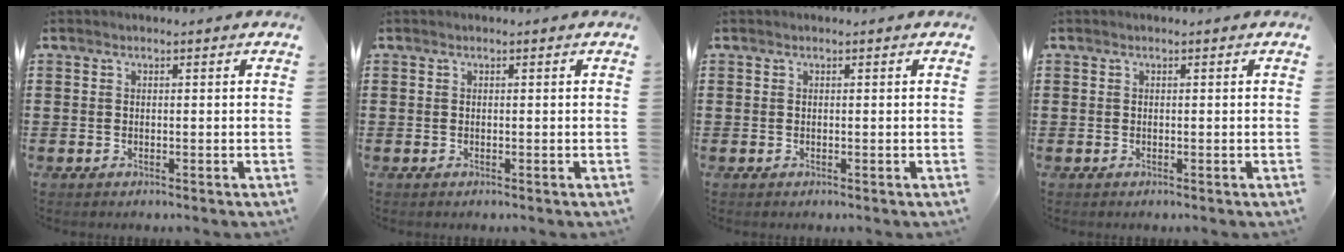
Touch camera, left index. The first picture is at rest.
{"total": 0.0}
{"total": 0.0}
{"total": 0.0}